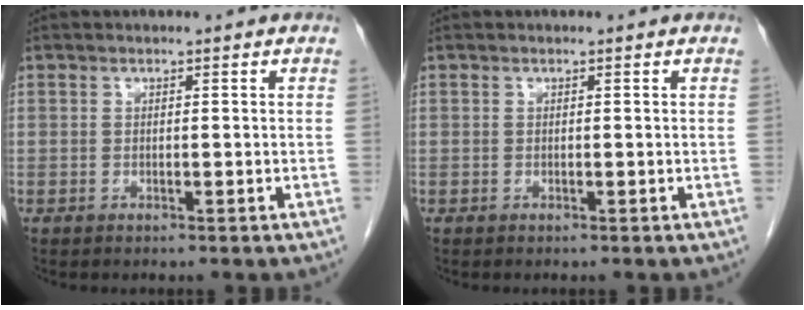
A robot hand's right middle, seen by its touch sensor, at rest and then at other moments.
{"total": 0.0}